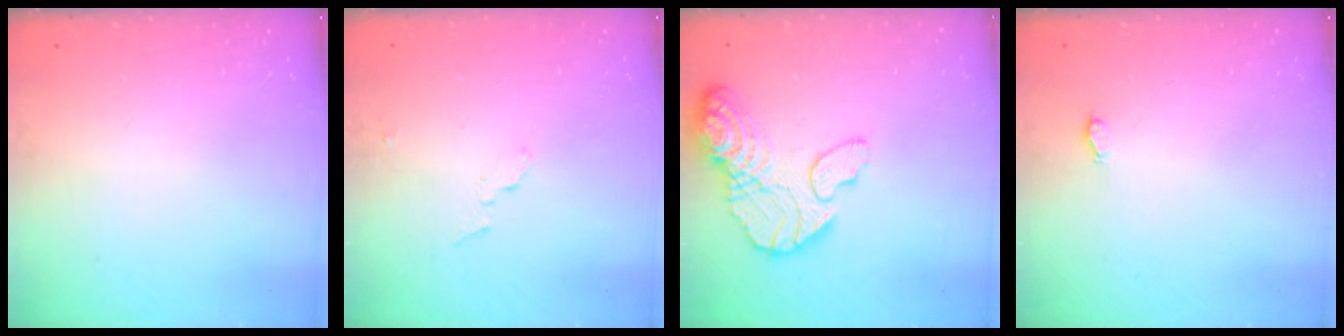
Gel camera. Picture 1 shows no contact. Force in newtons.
{"total": 4.4, "press": 4.4, "slide": 0.4}
{"total": 15.4, "press": 15.3, "slide": 1.3}
{"total": 2.3, "press": 2.0, "slide": 1.2}